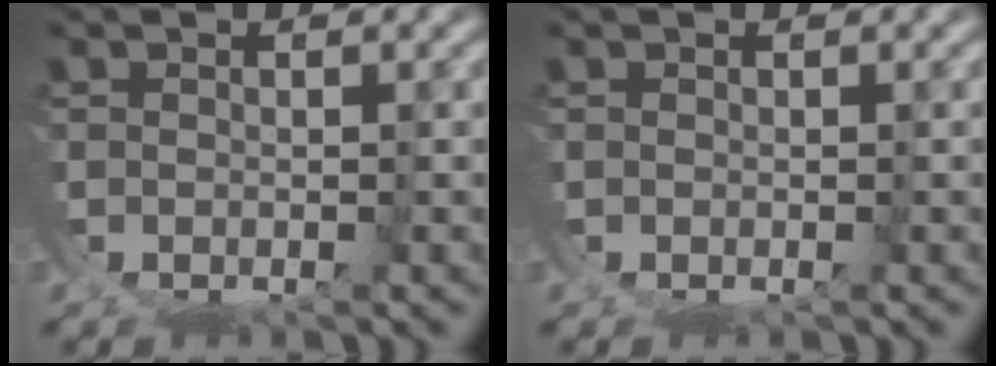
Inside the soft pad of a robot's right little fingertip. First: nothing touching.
{"total": 0.0}